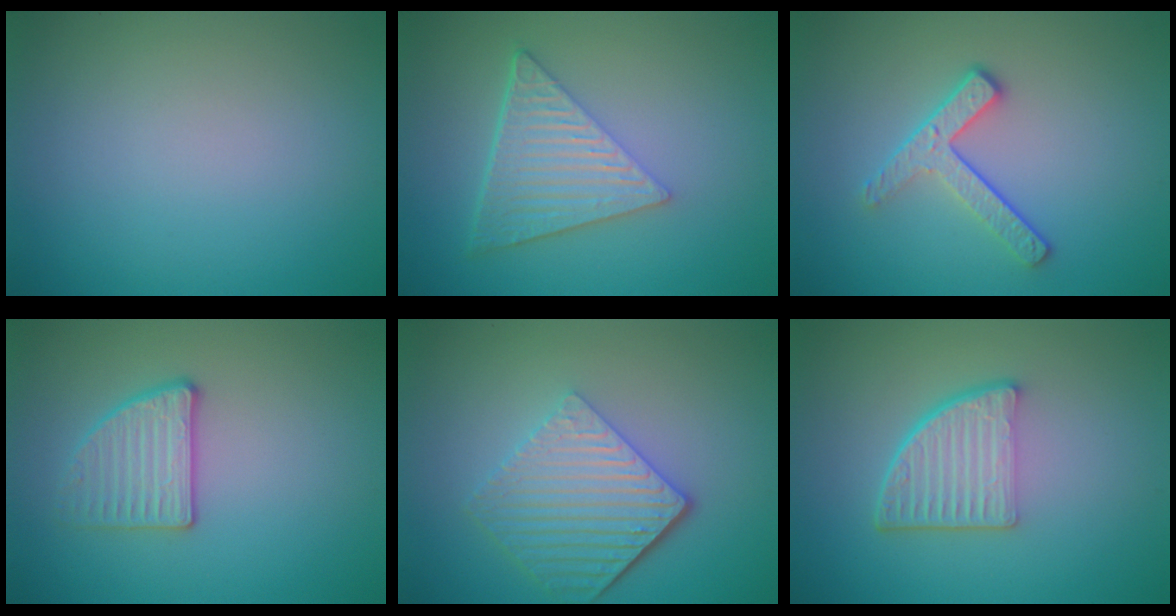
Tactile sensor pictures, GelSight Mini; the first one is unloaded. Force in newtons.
{"total": 6.4, "press": 4.4, "slide": 4.6}
{"total": 2.9, "press": 2.3, "slide": 1.7}
{"total": 2.8, "press": 2.7, "slide": 0.6}
{"total": 5.8, "press": 4.3, "slide": 3.9}
{"total": 5.0, "press": 3.4, "slide": 3.6}